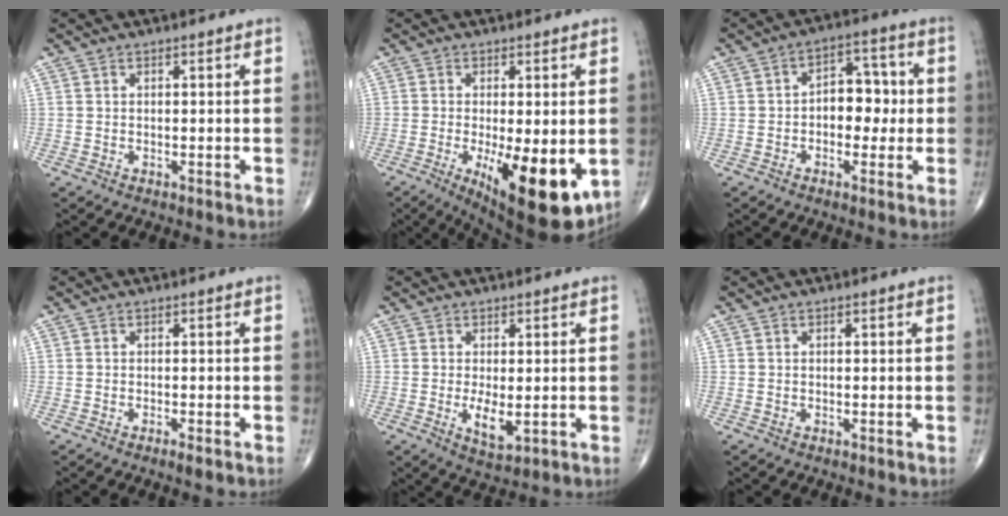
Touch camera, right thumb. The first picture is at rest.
{"total": 15.1, "force": [-3.9, 5.1, 13.7], "torque": [-0.177, -0.024, -0.041]}
{"total": 8.1, "force": [-0.4, 5.4, 6.0], "torque": [-0.045, 0.026, -0.016]}
{"total": 1.2, "force": [-0.7, 0.1, 1.0], "torque": [-0.021, -0.003, -0.014]}
{"total": 4.6, "force": [-0.5, 1.8, 4.2], "torque": [-0.072, -0.013, -0.004]}
{"total": 0.0}